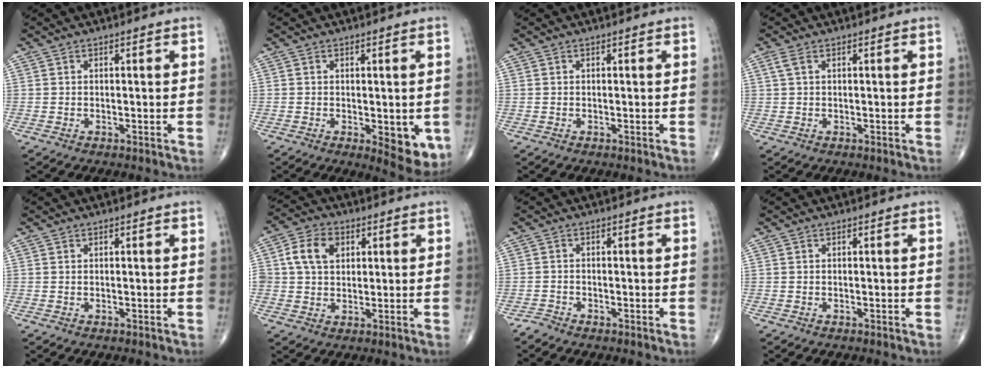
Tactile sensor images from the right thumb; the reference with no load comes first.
{"total": 8.0, "force": [-1.9, 3.6, 6.9], "torque": [-0.063, -0.013, -0.017]}
{"total": 0.0}
{"total": 1.6, "force": [0.7, 0.7, 1.2], "torque": [-0.037, 0.014, 0.019]}
{"total": 0.0}
{"total": 7.8, "force": [2.2, 5.7, 4.8], "torque": [-0.071, 0.005, 0.035]}
{"total": 1.0, "force": [-1.0, 0.3, 0.0], "torque": [-0.003, -0.003, -0.024]}
{"total": 0.0}